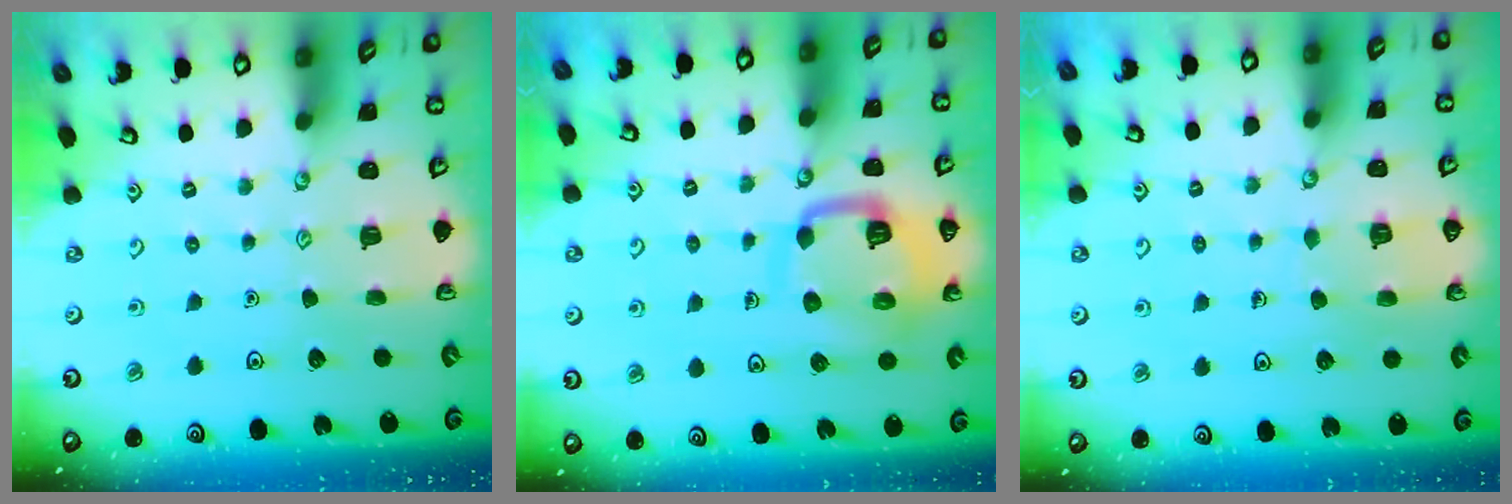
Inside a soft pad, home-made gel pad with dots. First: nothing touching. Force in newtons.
{"total": 11.7, "press": 11.7, "slide": 1.3}
{"total": 5.1, "press": 5.1, "slide": 0.4}